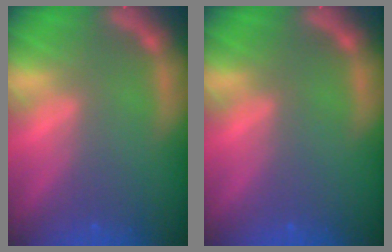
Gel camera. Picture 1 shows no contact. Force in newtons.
{"total": 0.0}